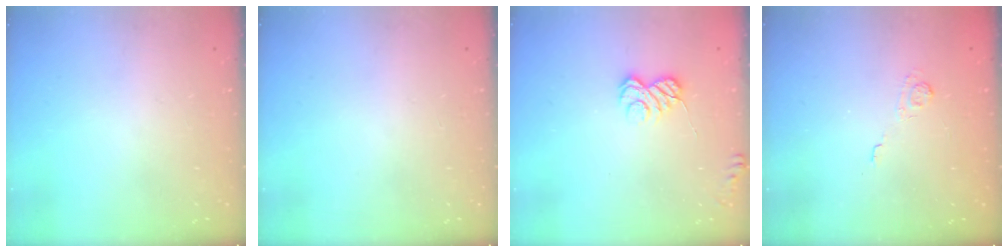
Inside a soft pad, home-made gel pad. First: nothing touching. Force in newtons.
{"total": 0.0}
{"total": 6.7, "press": 6.5, "slide": 1.4}
{"total": 2.0, "press": 1.5, "slide": 1.3}